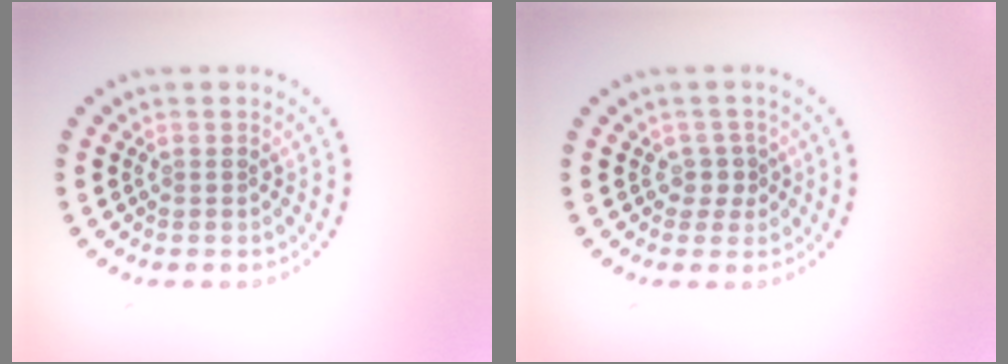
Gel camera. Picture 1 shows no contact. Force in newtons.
{"total": 1.4, "press": 1.0, "slide": 1.0}